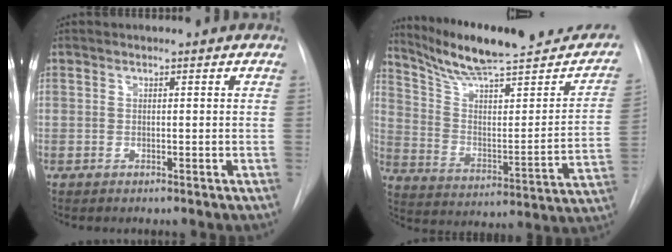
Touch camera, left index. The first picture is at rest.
{"total": 23.4, "force": [20.1, 3.5, 11.5], "torque": [-0.167, -0.039, 0.291]}